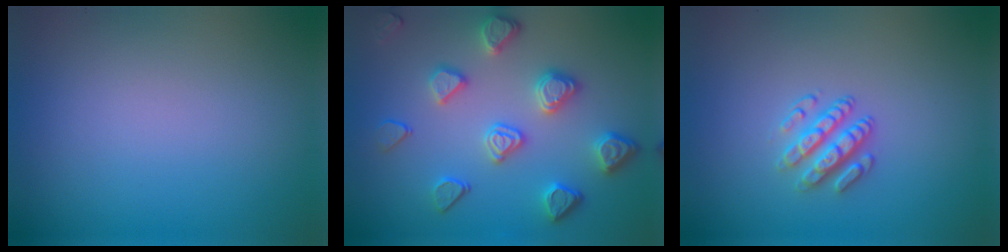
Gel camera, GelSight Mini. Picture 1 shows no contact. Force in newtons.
{"total": 4.6, "press": 4.1, "slide": 2.1}
{"total": 2.9, "press": 2.5, "slide": 1.4}